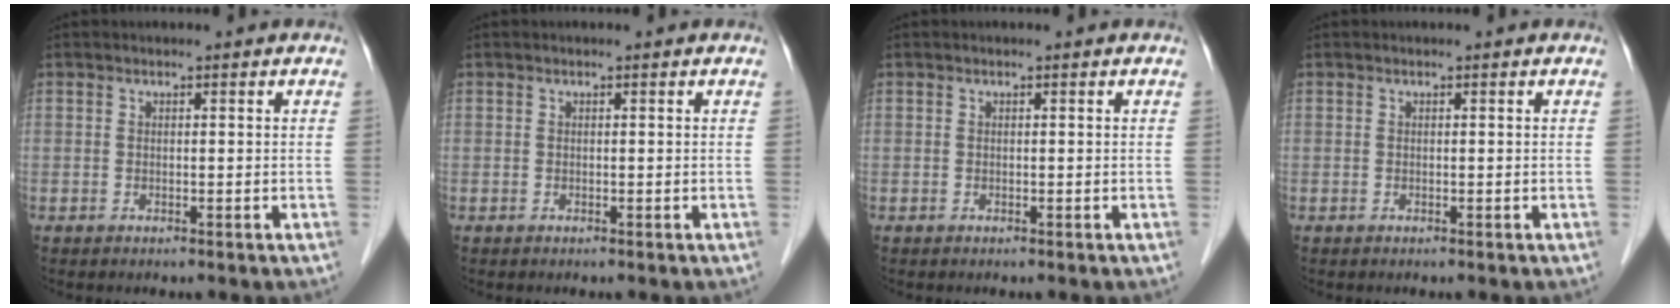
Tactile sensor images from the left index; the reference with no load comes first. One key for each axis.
{"total": 0.0}
{"total": 0.0}
{"total": 0.0}